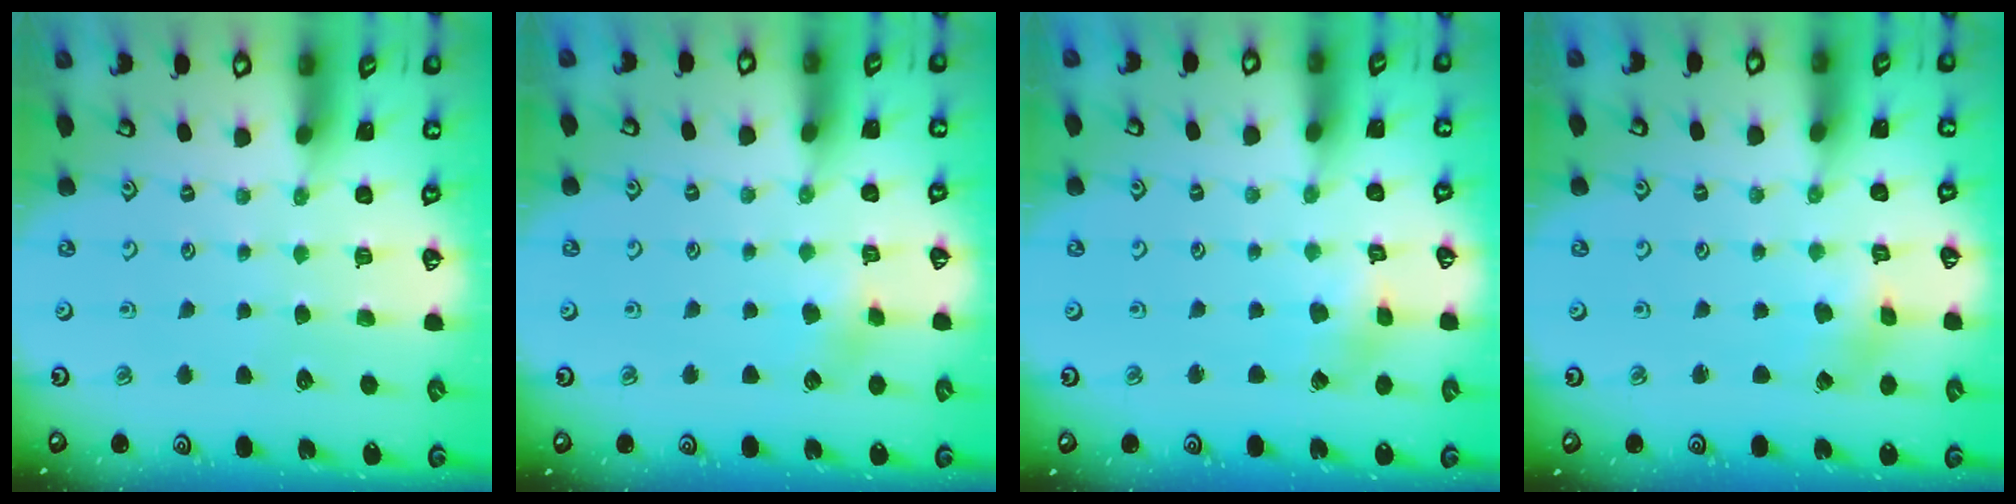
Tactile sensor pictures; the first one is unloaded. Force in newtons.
{"total": 3.9, "press": 3.8, "slide": 0.8}
{"total": 2.9, "press": 2.9, "slide": 0.2}
{"total": 1.3, "press": 1.3, "slide": 0.2}